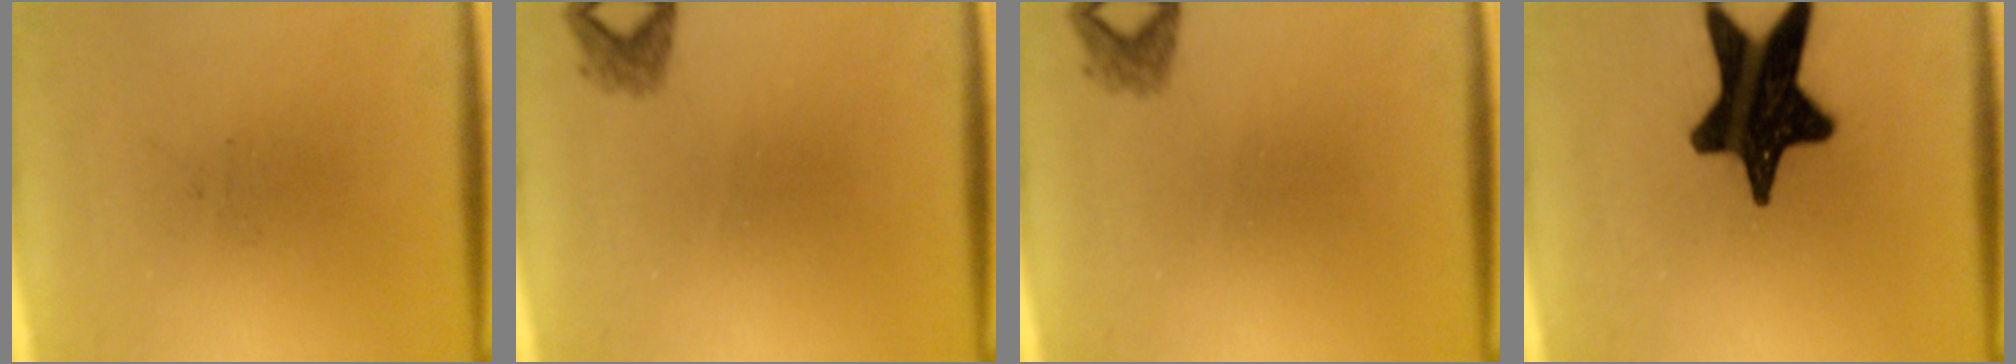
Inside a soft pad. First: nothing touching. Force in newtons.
{"total": 1.4}
{"total": 1.4}
{"total": 18.6}